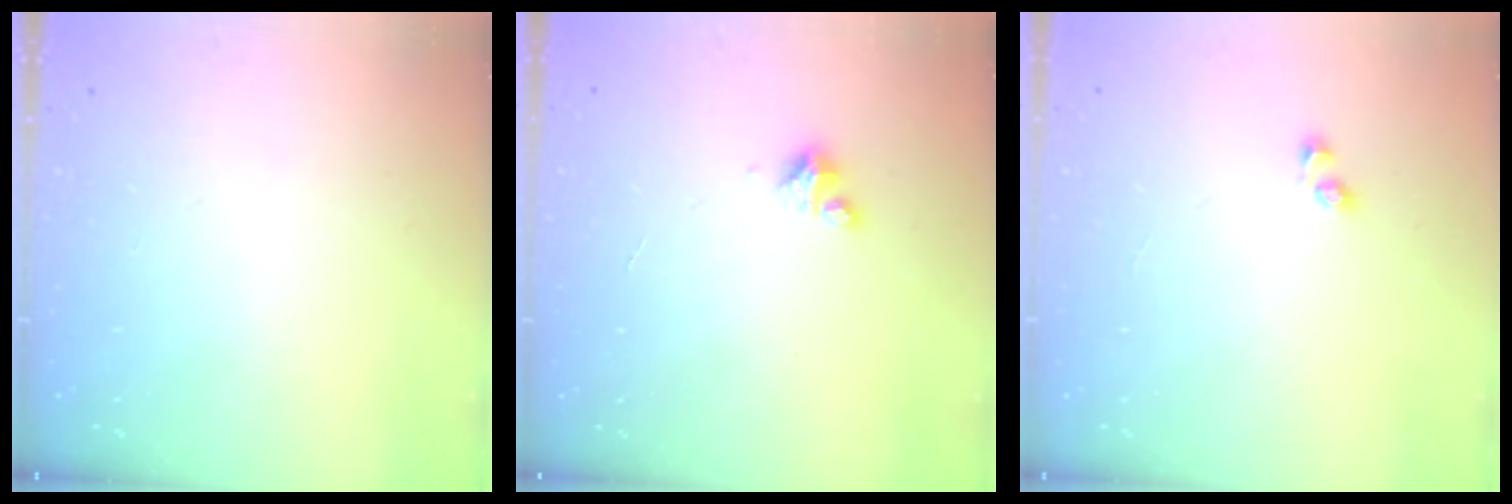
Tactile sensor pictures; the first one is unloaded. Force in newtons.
{"total": 2.0, "press": 2.0, "slide": 0.3}
{"total": 2.5, "press": 2.2, "slide": 1.3}